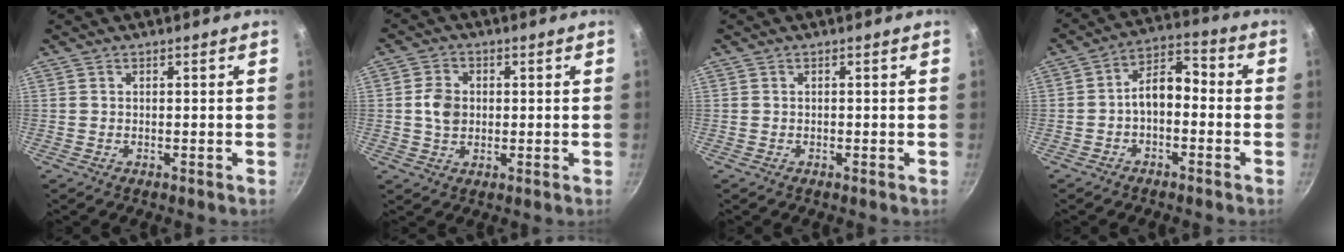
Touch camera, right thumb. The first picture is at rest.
{"total": 5.1, "force": [0.3, 4.0, 3.2], "torque": [-0.044, 0.004, 0.001]}
{"total": 0.0}
{"total": 7.5, "force": [-1.7, 4.4, 5.8], "torque": [-0.077, 0.045, -0.040]}